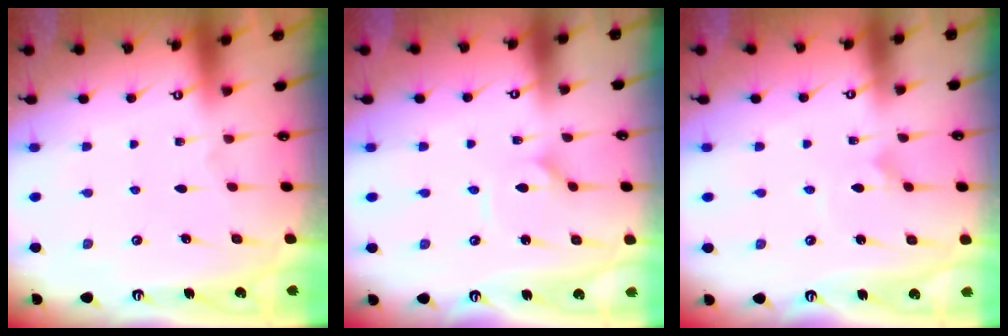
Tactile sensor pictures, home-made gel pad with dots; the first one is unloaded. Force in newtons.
{"total": 2.3, "press": 2.3, "slide": 0.1}
{"total": 3.5, "press": 3.5, "slide": 0.2}